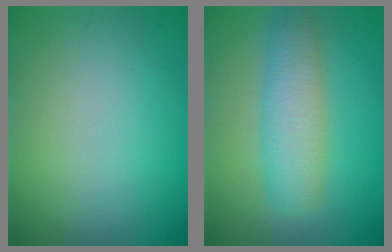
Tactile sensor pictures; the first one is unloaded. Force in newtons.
{"total": 4.7, "press": 4.7, "slide": 0.2}